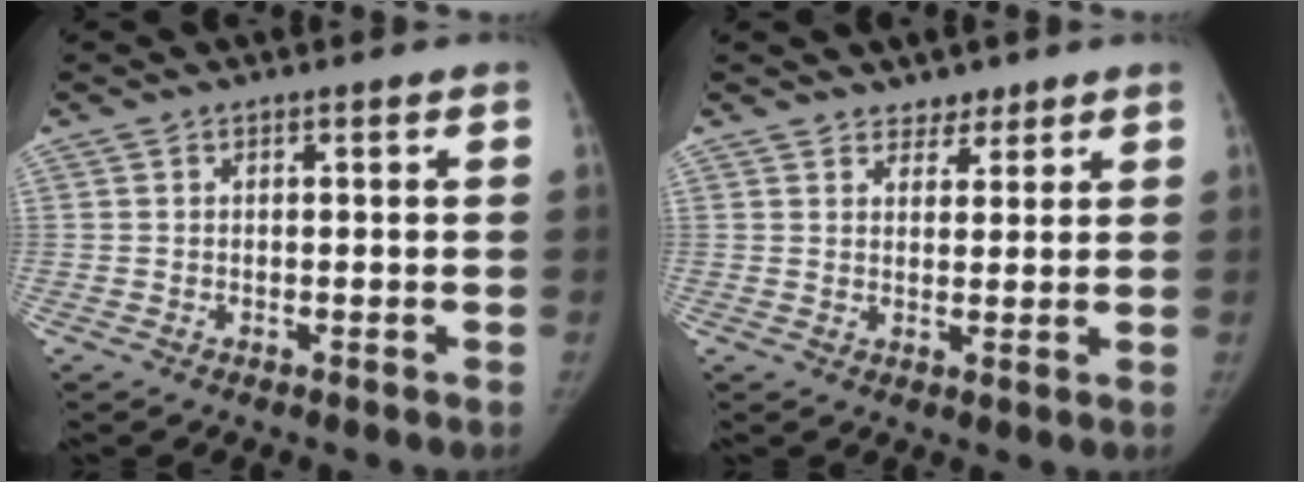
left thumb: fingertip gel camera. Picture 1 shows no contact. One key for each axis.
{"total": 2.9, "fx": 2.5, "fy": 1.6, "fz": 0.4, "tx": 0.016, "ty": -0.016, "tz": 0.035}